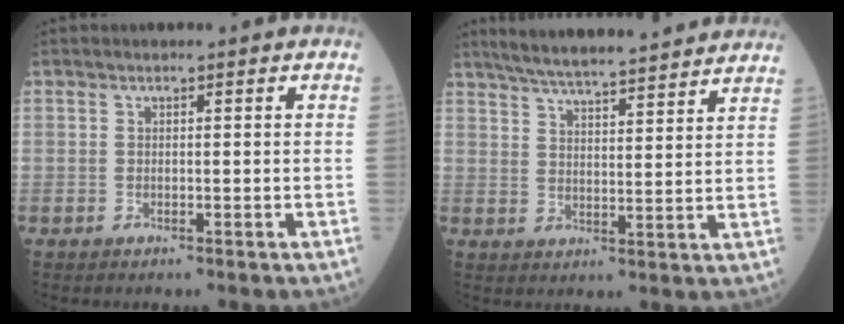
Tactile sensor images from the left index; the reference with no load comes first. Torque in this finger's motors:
{"motor_torque": [1.02, -1.11, 0.16, 0.07]}